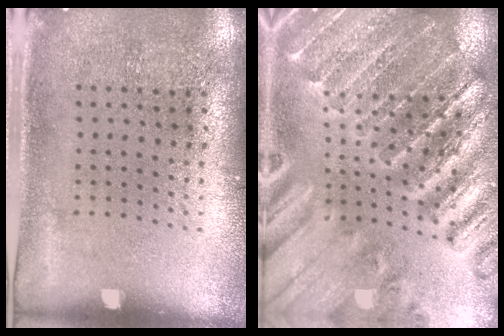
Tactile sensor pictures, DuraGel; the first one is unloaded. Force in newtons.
{"total": 2.8, "press": 2.8, "slide": 0.4}